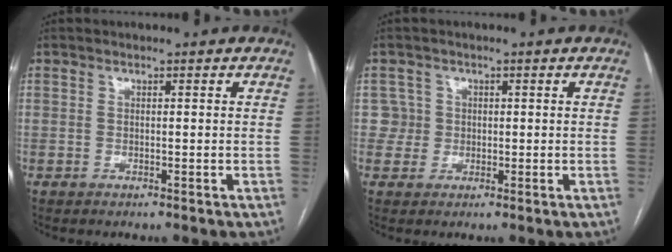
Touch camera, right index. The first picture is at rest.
{"total": 2.7, "force": [0.2, 2.6, -0.5], "torque": [0.027, 0.008, -0.001]}